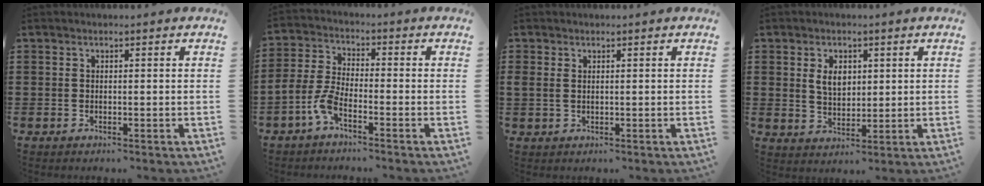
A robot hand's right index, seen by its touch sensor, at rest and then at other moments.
{"total": 4.7, "force": [-3.5, 1.0, 2.9], "torque": [-0.095, -0.013, -0.077]}
{"total": 1.0, "force": [0.4, 0.5, 0.8], "torque": [-0.018, 0.004, 0.008]}
{"total": 4.2, "force": [1.2, 2.8, 2.9], "torque": [-0.058, 0.008, 0.019]}